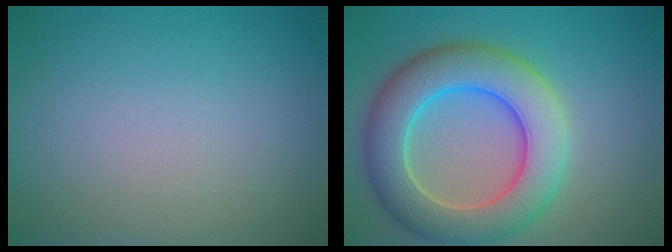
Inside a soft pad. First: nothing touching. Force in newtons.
{"total": 8.5, "press": 8.4, "slide": 0.4}